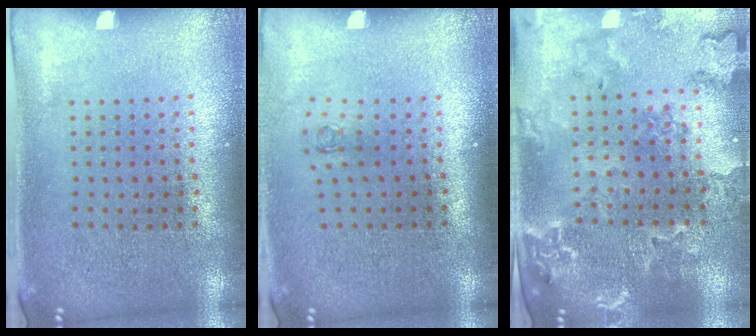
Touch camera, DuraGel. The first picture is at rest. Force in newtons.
{"total": 0.6, "press": 0.3, "slide": 0.6}
{"total": 1.8, "press": 1.8, "slide": 0.3}